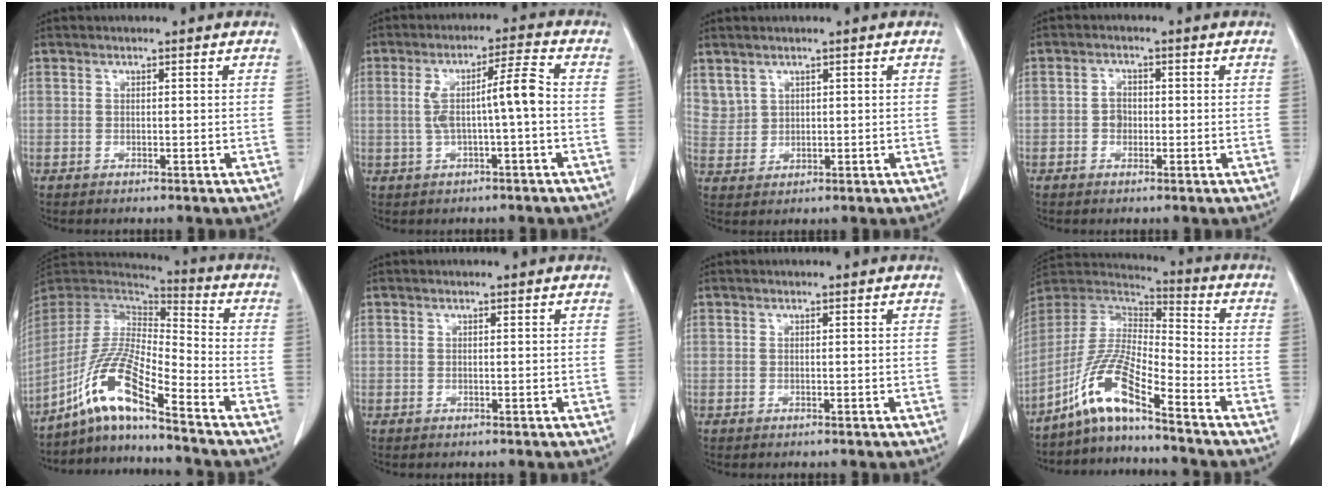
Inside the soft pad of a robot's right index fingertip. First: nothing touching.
{"total": 7.2, "force": [-0.3, 0.5, 7.2], "torque": [-0.132, 0.023, -0.002]}
{"total": 3.7, "force": [2.6, 2.6, 0.6], "torque": [-0.012, 0.001, 0.062]}
{"total": 2.2, "force": [-0.3, 1.8, 1.2], "torque": [-0.018, 0.006, -0.007]}
{"total": 12.3, "force": [-9.0, 0.2, 8.4], "torque": [-0.171, 0.002, -0.173]}
{"total": 0.0}
{"total": 0.0}
{"total": 10.7, "force": [-7.8, 0.6, 7.4], "torque": [-0.163, 0.006, -0.154]}